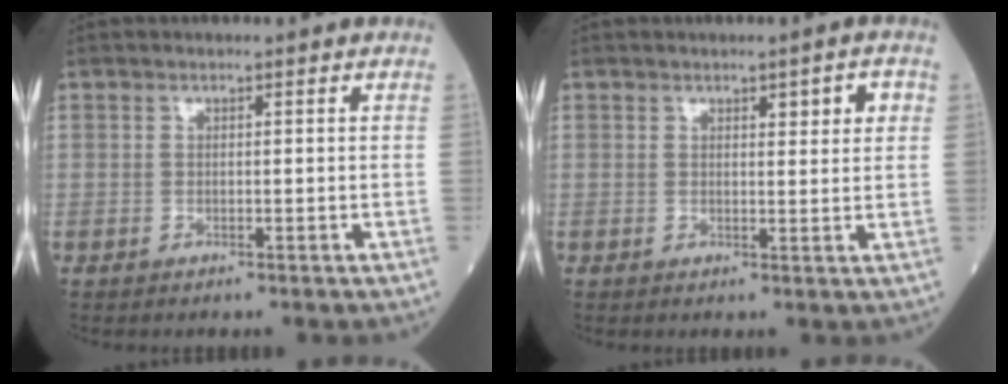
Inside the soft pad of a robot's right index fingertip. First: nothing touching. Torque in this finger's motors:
{"motor_torque": [0.06, 0.05, 0.06, 0.01]}